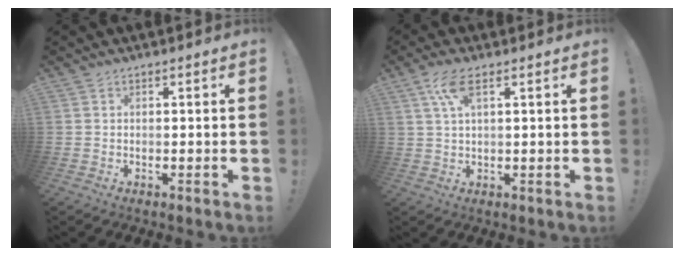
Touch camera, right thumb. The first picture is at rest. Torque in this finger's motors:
{"motor_torque": [-0.14, 0.16, 0.00, 0.00, 0.00]}